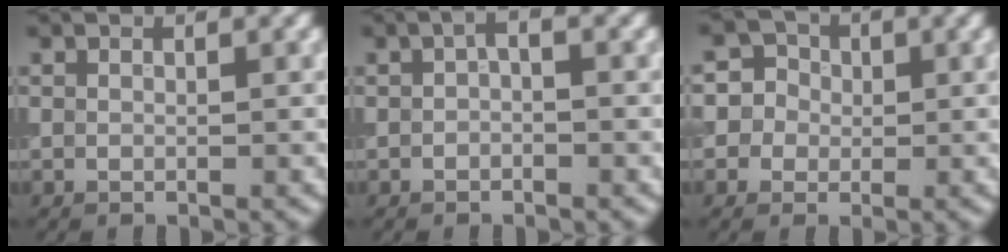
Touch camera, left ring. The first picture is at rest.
{"total": 1.0, "force": [-0.3, 0.5, 0.9], "torque": [-0.019, 0.002, -0.008]}
{"total": 3.7, "force": [0.2, 3.6, 0.8], "torque": [0.009, 0.019, -0.018]}